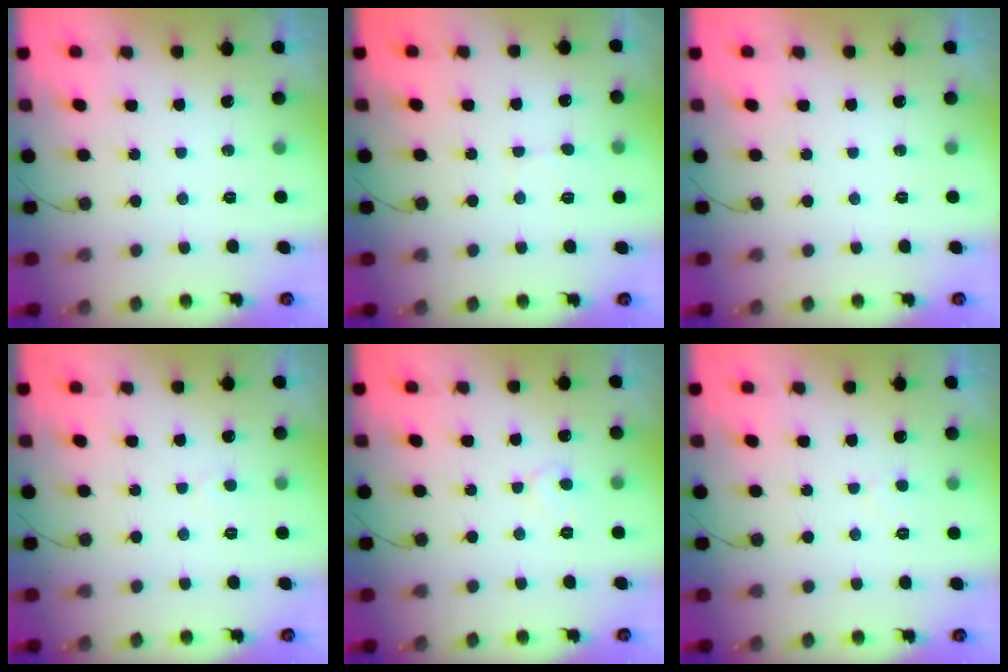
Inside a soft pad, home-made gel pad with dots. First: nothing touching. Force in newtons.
{"total": 3.9, "press": 3.9, "slide": 0.4}
{"total": 0.0}
{"total": 2.7, "press": 2.7, "slide": 0.3}
{"total": 5.0, "press": 5.0, "slide": 0.5}
{"total": 2.1, "press": 2.1, "slide": 0.1}